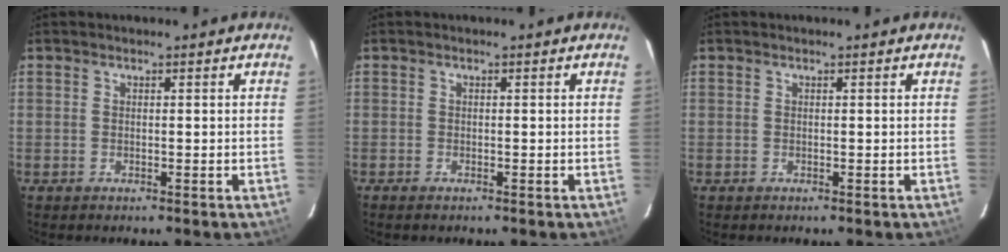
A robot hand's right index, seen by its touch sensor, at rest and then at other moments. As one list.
[{"total": 1.0, "force": [-0.8, 0.4, 0.3], "torque": [-0.008, -0.003, -0.017]}, {"total": 0.0}]